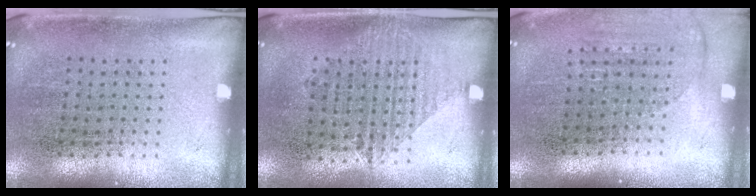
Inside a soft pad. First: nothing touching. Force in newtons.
{"total": 1.1, "press": 1.0, "slide": 0.5}
{"total": 1.4, "press": 1.2, "slide": 0.6}